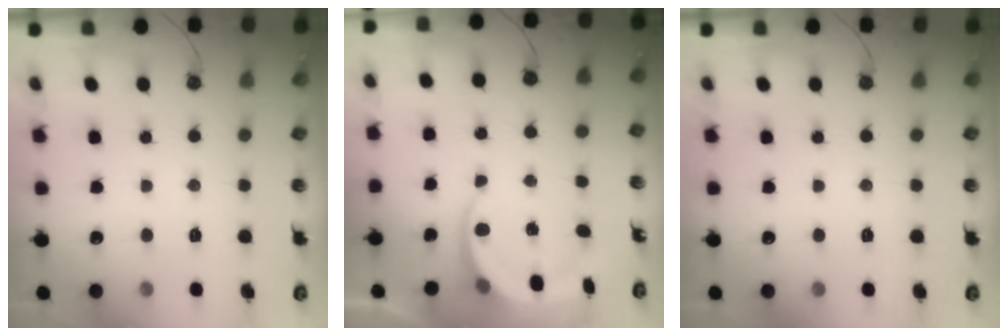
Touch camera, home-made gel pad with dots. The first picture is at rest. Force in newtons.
{"total": 6.2, "press": 6.2, "slide": 0.7}
{"total": 0.0}